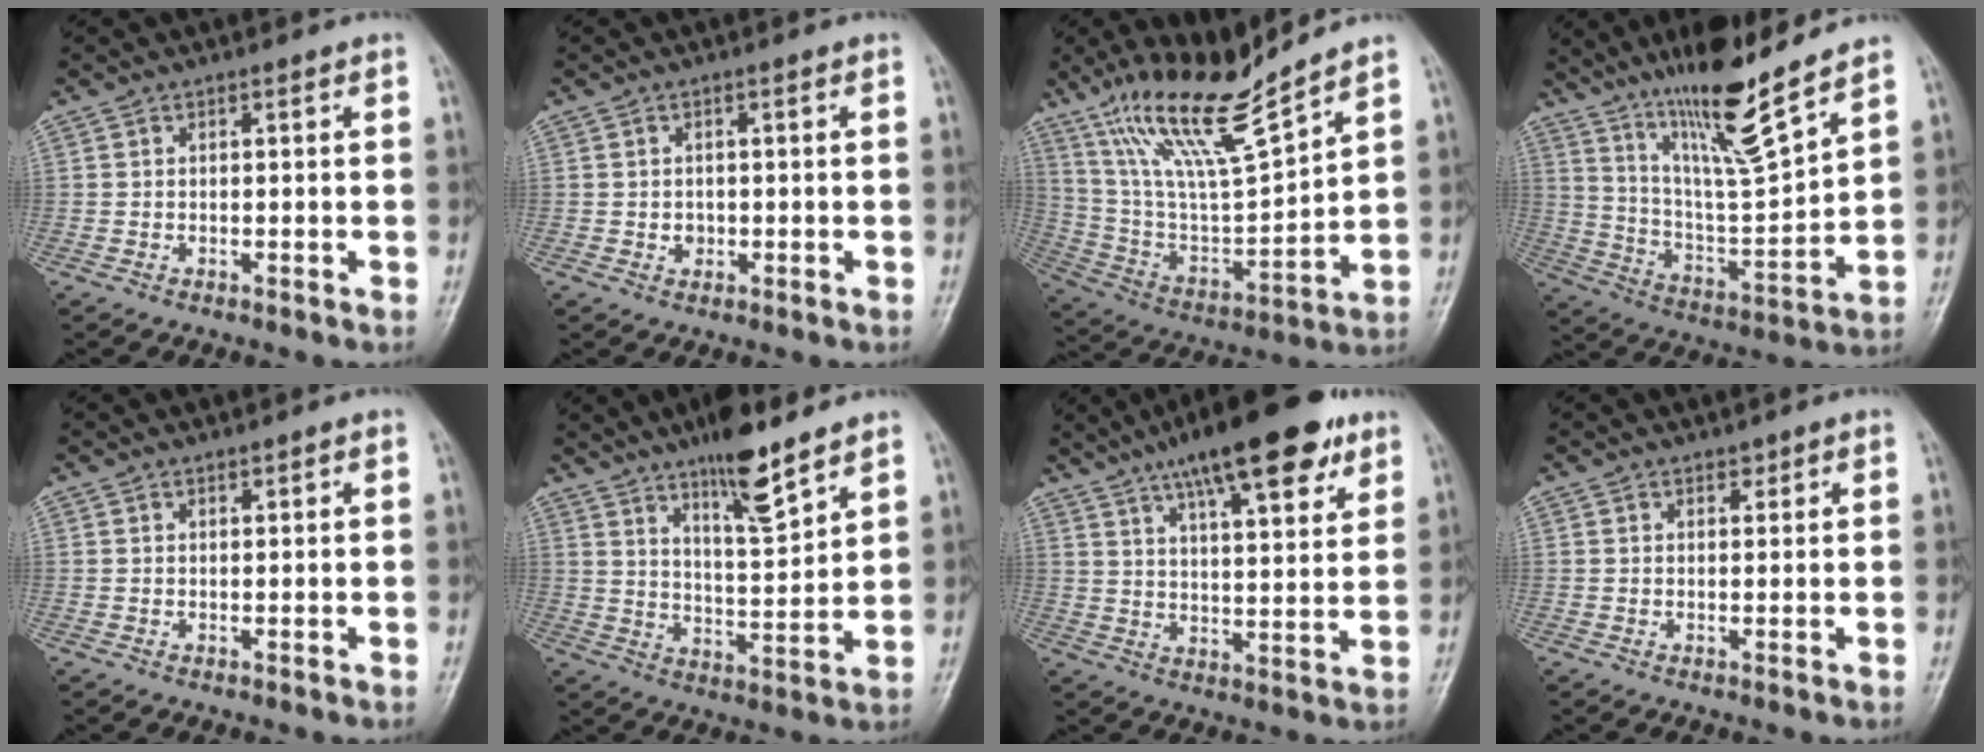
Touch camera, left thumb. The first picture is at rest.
{"total": 1.4, "force": [-0.1, 1.2, 0.6], "torque": [-0.004, 0.002, 0.002]}
{"total": 17.5, "force": [13.6, 2.2, 10.8], "torque": [-0.185, -0.073, 0.267]}
{"total": 16.2, "force": [12.0, 1.4, 10.8], "torque": [-0.176, -0.072, 0.220]}
{"total": 0.6, "force": [0.6, 0.1, 0.1], "torque": [-0.003, -0.005, 0.010]}
{"total": 11.6, "force": [8.4, 2.4, 7.7], "torque": [-0.116, -0.058, 0.146]}
{"total": 19.5, "force": [12.2, 5.7, 14.2], "torque": [-0.195, -0.029, 0.190]}
{"total": 1.1, "force": [0.9, 0.6, 0.3], "torque": [0.004, -0.007, 0.012]}